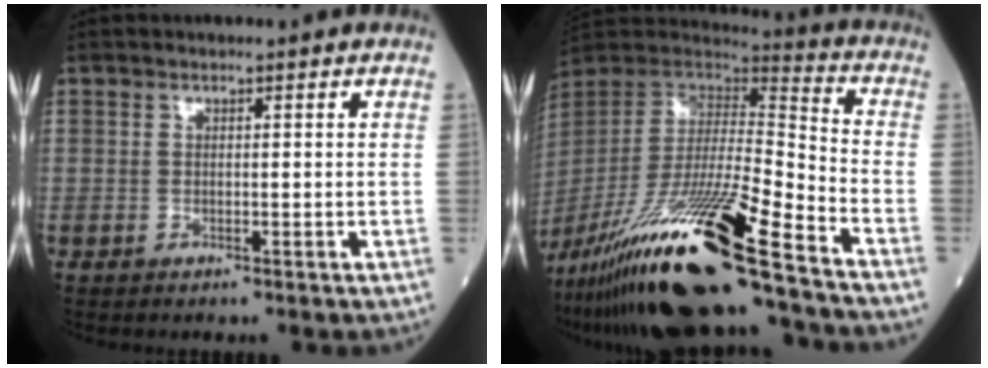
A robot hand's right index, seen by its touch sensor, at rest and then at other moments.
{"total": 28.0, "force": [-20.0, 0.9, 19.5], "torque": [-0.364, -0.057, -0.362]}